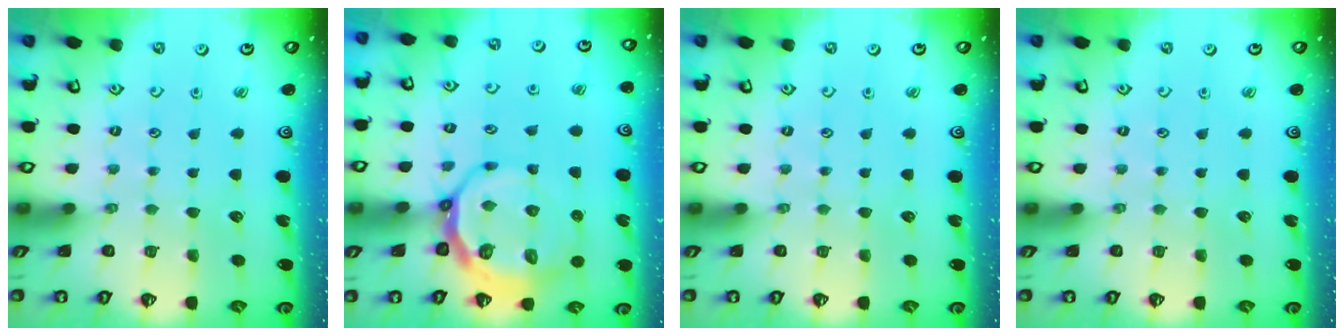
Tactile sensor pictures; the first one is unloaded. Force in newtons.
{"total": 11.4, "press": 10.9, "slide": 3.5}
{"total": 0.0}
{"total": 0.0}